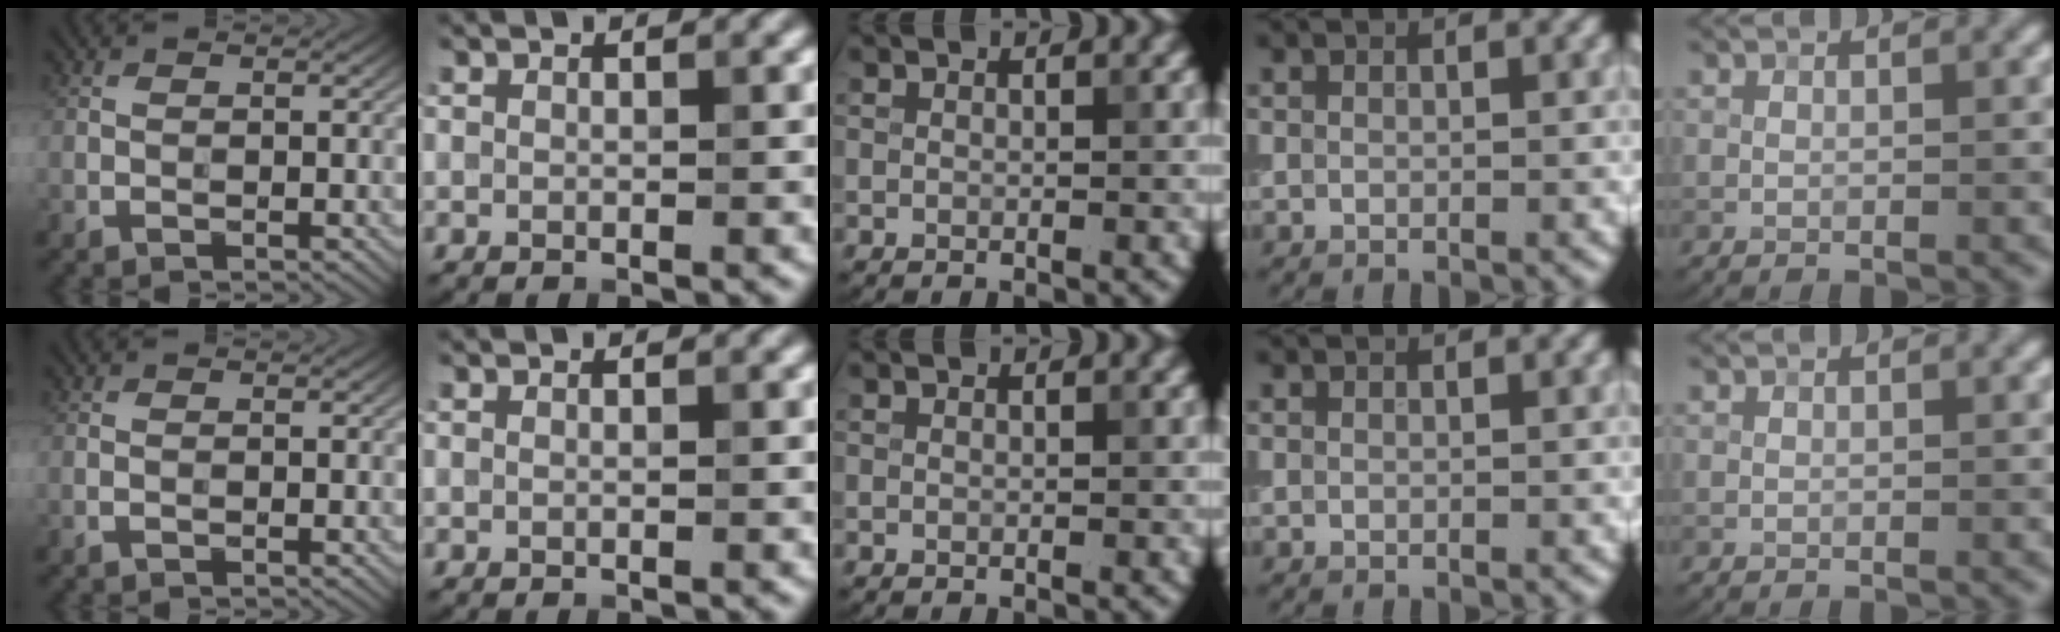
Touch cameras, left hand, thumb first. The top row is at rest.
{"thumb": {"total": 0.6, "force": [0.3, -0.5, 0.2], "torque": [-0.007, 0.000, 0.005]}, "index": {"total": 0.6, "force": [0.1, 0.2, 0.5], "torque": [-0.006, -0.001, -0.006]}}